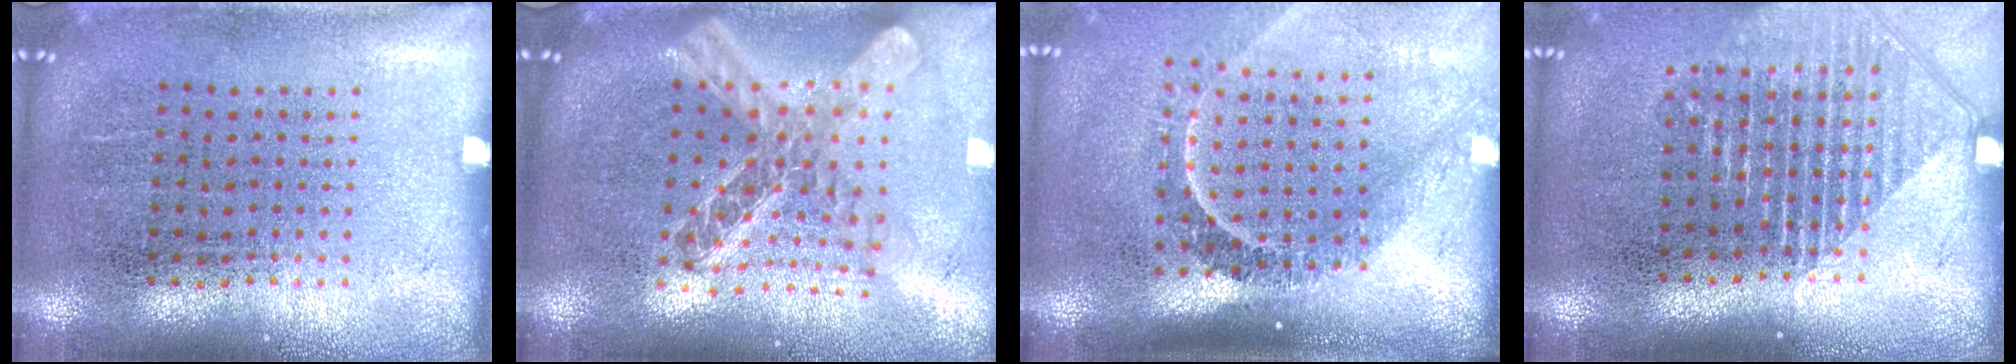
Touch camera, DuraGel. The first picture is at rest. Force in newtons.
{"total": 2.4, "press": 1.9, "slide": 1.4}
{"total": 2.2, "press": 1.6, "slide": 1.5}
{"total": 1.5, "press": 1.4, "slide": 0.6}